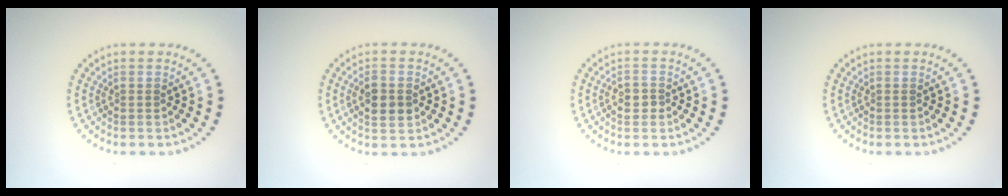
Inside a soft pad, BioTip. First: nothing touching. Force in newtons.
{"total": 2.5, "press": 2.5, "slide": 0.2}
{"total": 1.1, "press": 1.1, "slide": 0.1}
{"total": 0.0}